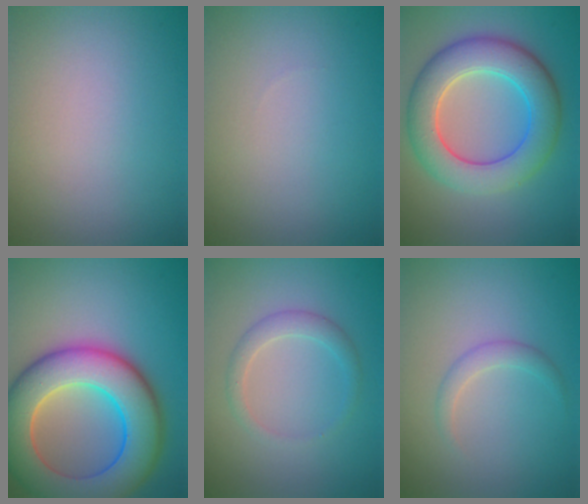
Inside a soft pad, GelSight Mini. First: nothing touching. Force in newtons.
{"total": 0.0}
{"total": 7.8, "press": 7.8, "slide": 0.2}
{"total": 11.6, "press": 11.6, "slide": 0.5}
{"total": 1.9, "press": 1.9, "slide": 0.0}
{"total": 1.4, "press": 1.4, "slide": 0.1}